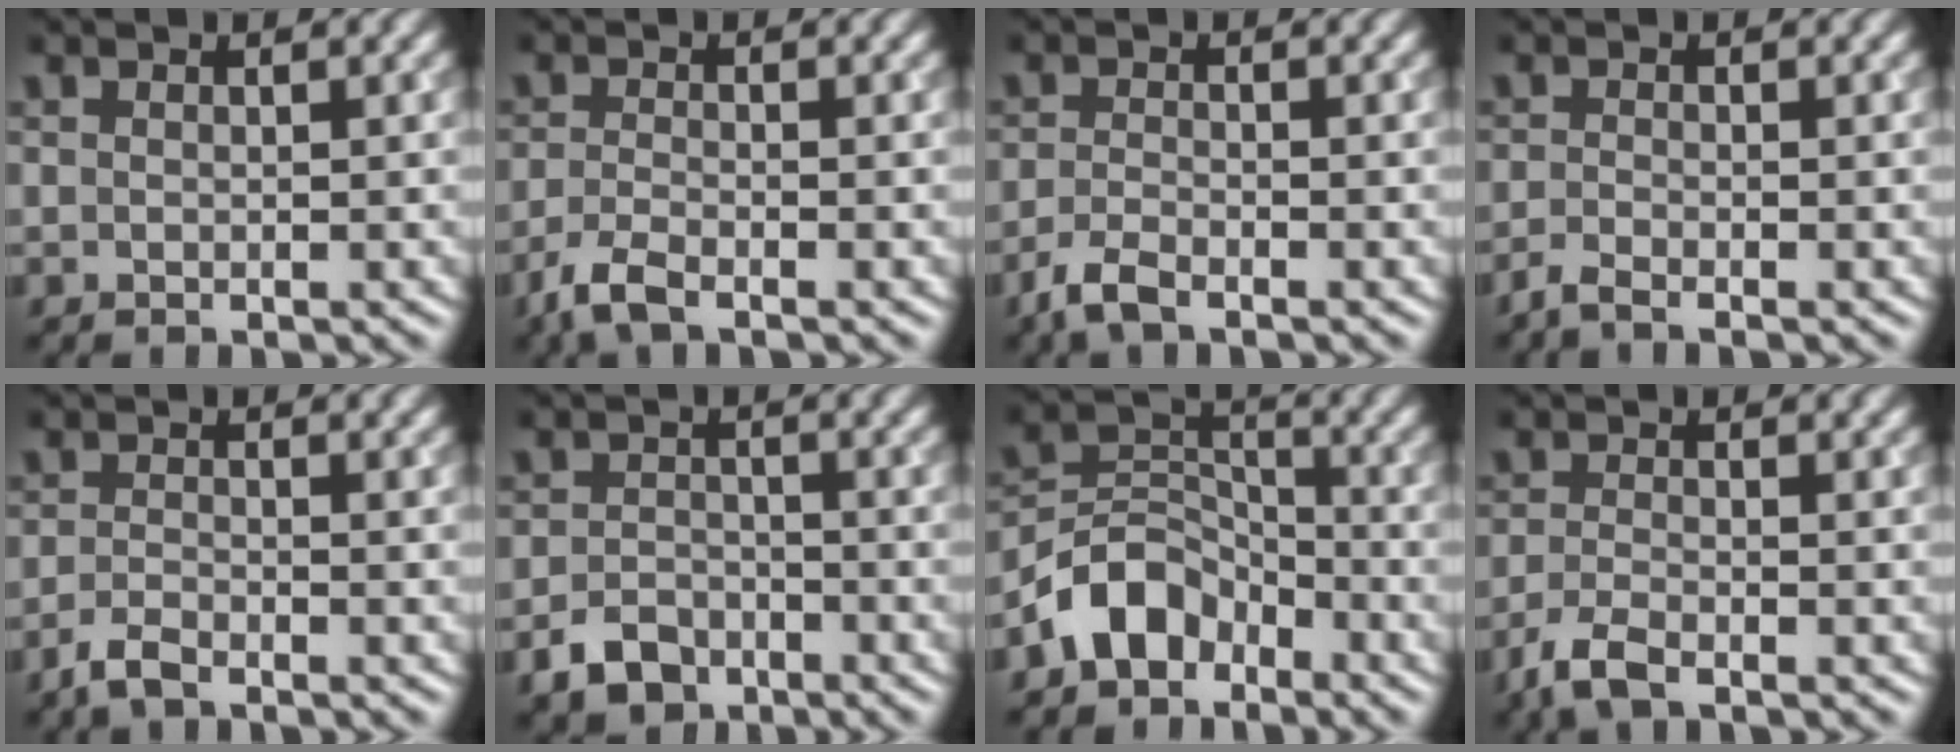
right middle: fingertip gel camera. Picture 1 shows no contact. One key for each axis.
{"total": 2.8, "fx": -2.2, "fy": 0.6, "fz": 1.7, "tx": -0.046, "ty": -0.008, "tz": -0.053}
{"total": 2.5, "fx": -2.0, "fy": 0.5, "fz": 1.3, "tx": -0.037, "ty": -0.007, "tz": -0.048}
{"total": 1.7, "fx": -1.5, "fy": 0.2, "fz": 0.9, "tx": -0.021, "ty": -0.011, "tz": -0.038}
{"total": 1.9, "fx": -1.7, "fy": 0.4, "fz": 0.9, "tx": -0.025, "ty": -0.004, "tz": -0.040}
{"total": 3.1, "fx": -2.3, "fy": 1.8, "fz": 1.0, "tx": -0.020, "ty": -0.001, "tz": -0.048}
{"total": 4.7, "fx": -3.4, "fy": 2.9, "fz": 1.7, "tx": -0.031, "ty": 0.007, "tz": -0.073}
{"total": 2.8, "fx": -2.2, "fy": 0.6, "fz": 1.6, "tx": -0.044, "ty": -0.008, "tz": -0.053}